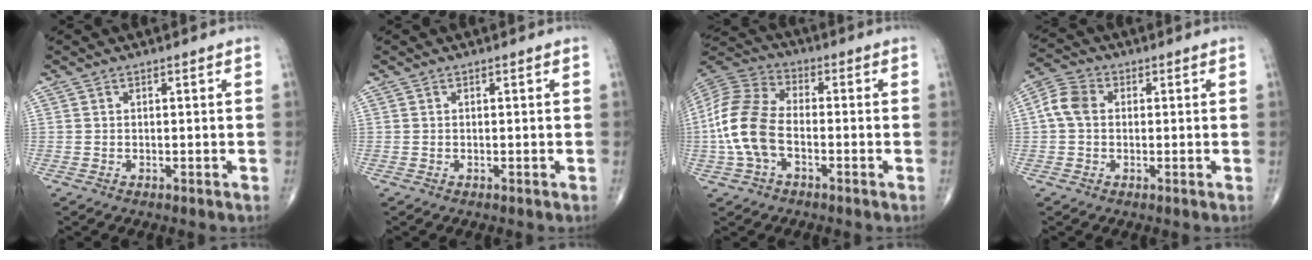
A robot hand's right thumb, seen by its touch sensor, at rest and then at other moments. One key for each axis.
{"total": 0.0}
{"total": 13.3, "fx": -2.6, "fy": 7.8, "fz": 10.4, "tx": -0.228, "ty": 0.033, "tz": -0.058}
{"total": 5.4, "fx": 0.4, "fy": 4.1, "fz": 3.5, "tx": -0.071, "ty": 0.017, "tz": 0.000}